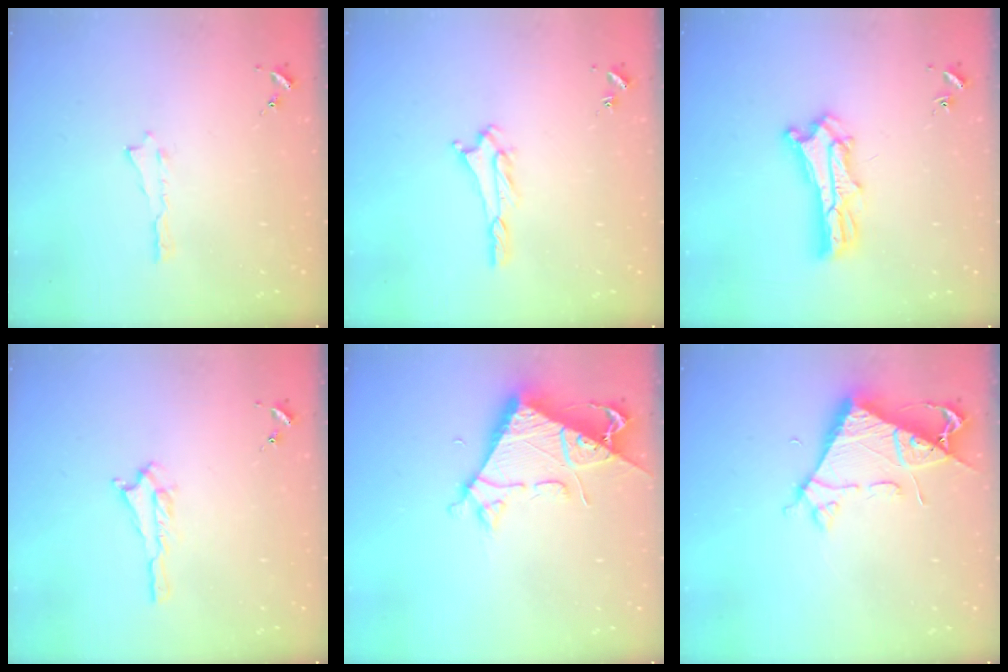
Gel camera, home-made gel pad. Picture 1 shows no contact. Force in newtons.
{"total": 2.7, "press": 2.7, "slide": 0.4}
{"total": 7.6, "press": 7.6, "slide": 0.7}
{"total": 1.3, "press": 1.3, "slide": 0.2}
{"total": 7.8, "press": 7.8, "slide": 0.7}
{"total": 6.6, "press": 6.6, "slide": 0.7}